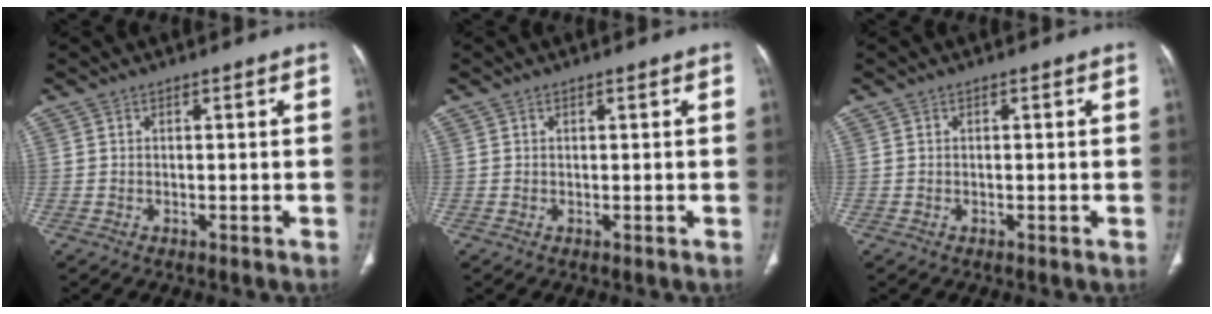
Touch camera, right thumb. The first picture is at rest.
{"total": 0.0}
{"total": 0.0}